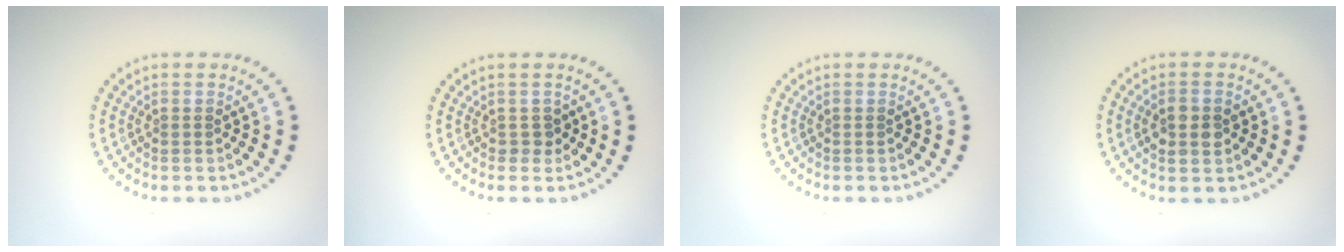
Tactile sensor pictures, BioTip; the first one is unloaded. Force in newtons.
{"total": 1.2, "press": 1.0, "slide": 0.5}
{"total": 0.0}
{"total": 2.9, "press": 2.9, "slide": 0.1}